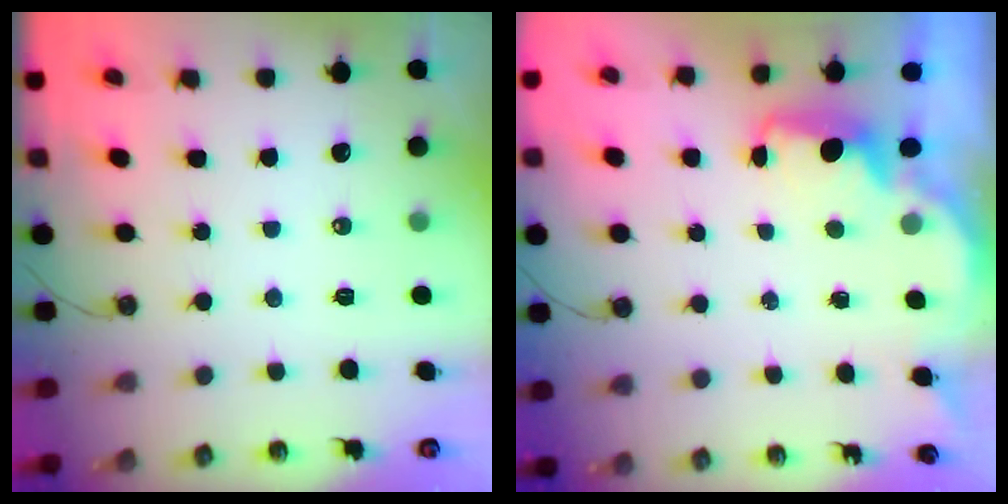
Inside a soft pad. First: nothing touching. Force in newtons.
{"total": 1.9, "press": 1.8, "slide": 0.7}